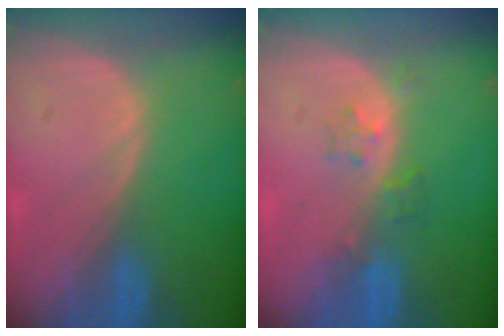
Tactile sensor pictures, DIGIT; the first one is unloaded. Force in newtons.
{"total": 2.6, "press": 2.6, "slide": 0.2}